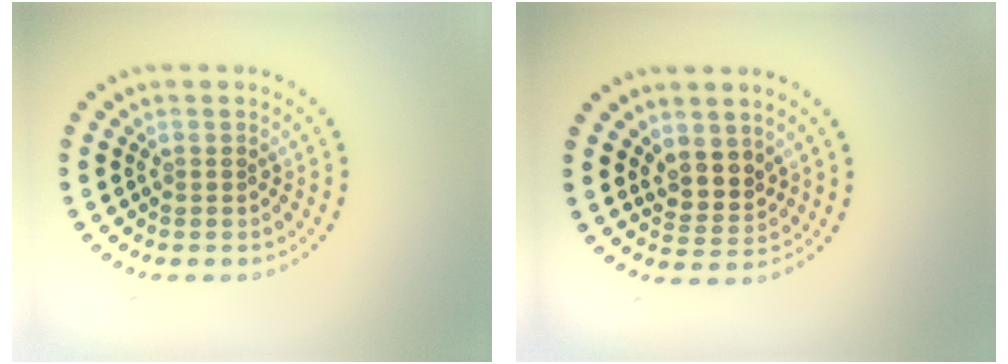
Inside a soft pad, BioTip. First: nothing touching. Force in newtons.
{"total": 2.5, "press": 2.1, "slide": 1.3}